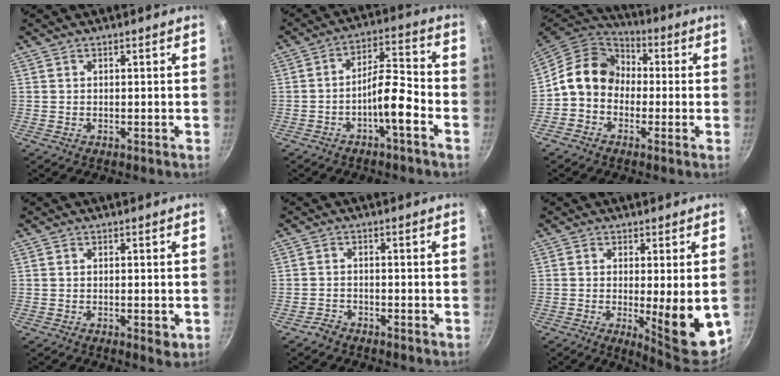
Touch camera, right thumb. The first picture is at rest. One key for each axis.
{"total": 8.6, "fx": -3.9, "fy": 2.3, "fz": 7.3, "tx": -0.118, "ty": 0.049, "tz": -0.065}
{"total": 11.7, "fx": -0.5, "fy": 9.8, "fz": 6.4, "tx": -0.079, "ty": 0.037, "tz": -0.035}
{"total": 2.3, "fx": -0.7, "fy": 0.9, "fz": 2.0, "tx": -0.034, "ty": -0.005, "tz": -0.010}
{"total": 1.9, "fx": -1.7, "fy": 0.8, "fz": 0.3, "tx": -0.005, "ty": 0.020, "tz": -0.033}
{"total": 12.4, "fx": -2.0, "fy": 3.3, "fz": 11.8, "tx": -0.143, "ty": -0.015, "tz": -0.016}